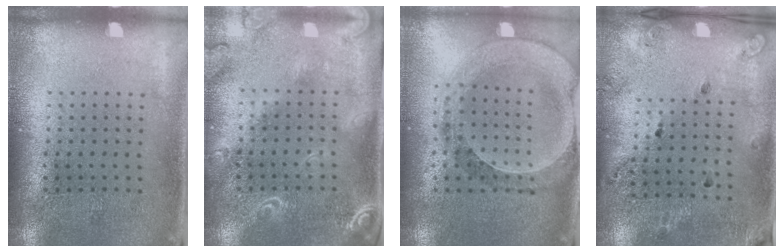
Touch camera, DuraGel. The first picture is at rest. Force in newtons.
{"total": 2.1, "press": 1.9, "slide": 1.0}
{"total": 0.9, "press": 0.9, "slide": 0.2}
{"total": 1.6, "press": 1.2, "slide": 1.1}